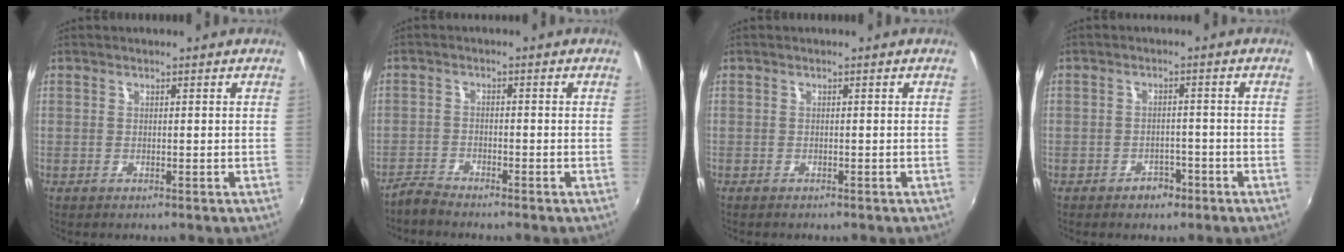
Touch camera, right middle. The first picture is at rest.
{"total": 3.0, "force": [-2.9, 0.3, 0.4], "torque": [-0.017, -0.006, -0.064]}
{"total": 1.0, "force": [-0.9, 0.3, 0.3], "torque": [-0.009, -0.003, -0.014]}
{"total": 3.2, "force": [-2.2, 2.1, 1.1], "torque": [-0.025, 0.005, -0.026]}